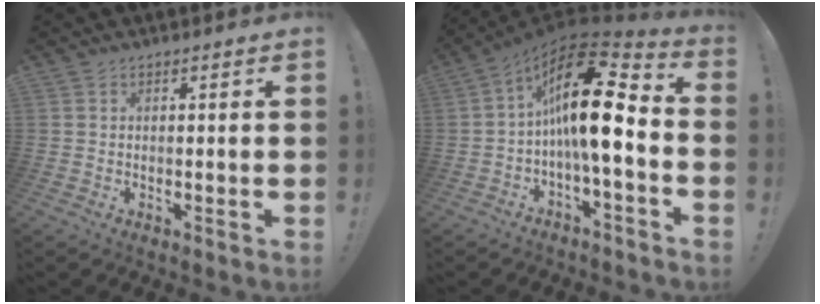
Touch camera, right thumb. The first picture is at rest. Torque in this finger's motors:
{"motor_torque": [2.55, 2.25, 2.29, -0.48, 0.40]}